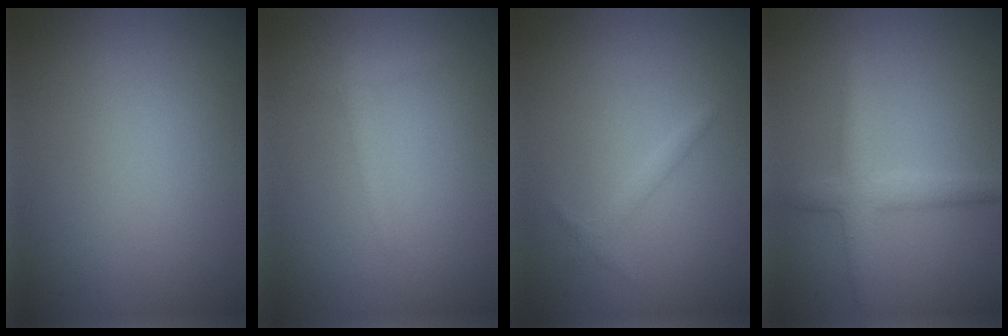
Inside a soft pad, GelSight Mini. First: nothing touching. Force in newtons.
{"total": 1.0, "press": 1.0, "slide": 0.1}
{"total": 0.9, "press": 0.9, "slide": 0.1}
{"total": 2.7, "press": 2.7, "slide": 0.1}